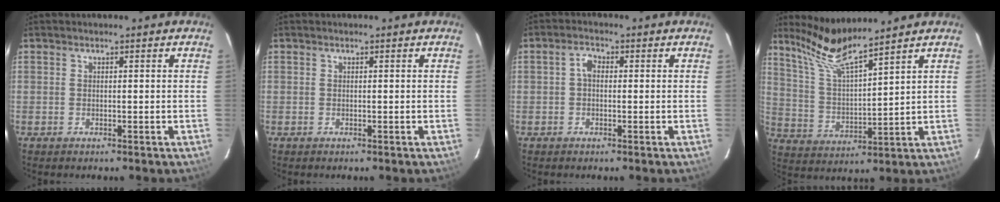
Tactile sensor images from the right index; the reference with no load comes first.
{"total": 0.0}
{"total": 2.2, "force": [-0.1, 1.5, 1.6], "torque": [-0.032, 0.010, -0.004]}
{"total": 10.1, "force": [8.9, -0.2, 4.9], "torque": [-0.095, -0.011, 0.179]}